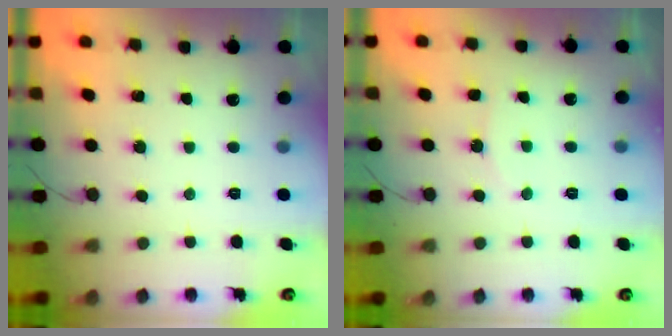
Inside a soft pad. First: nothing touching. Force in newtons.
{"total": 4.6, "press": 4.6, "slide": 0.5}